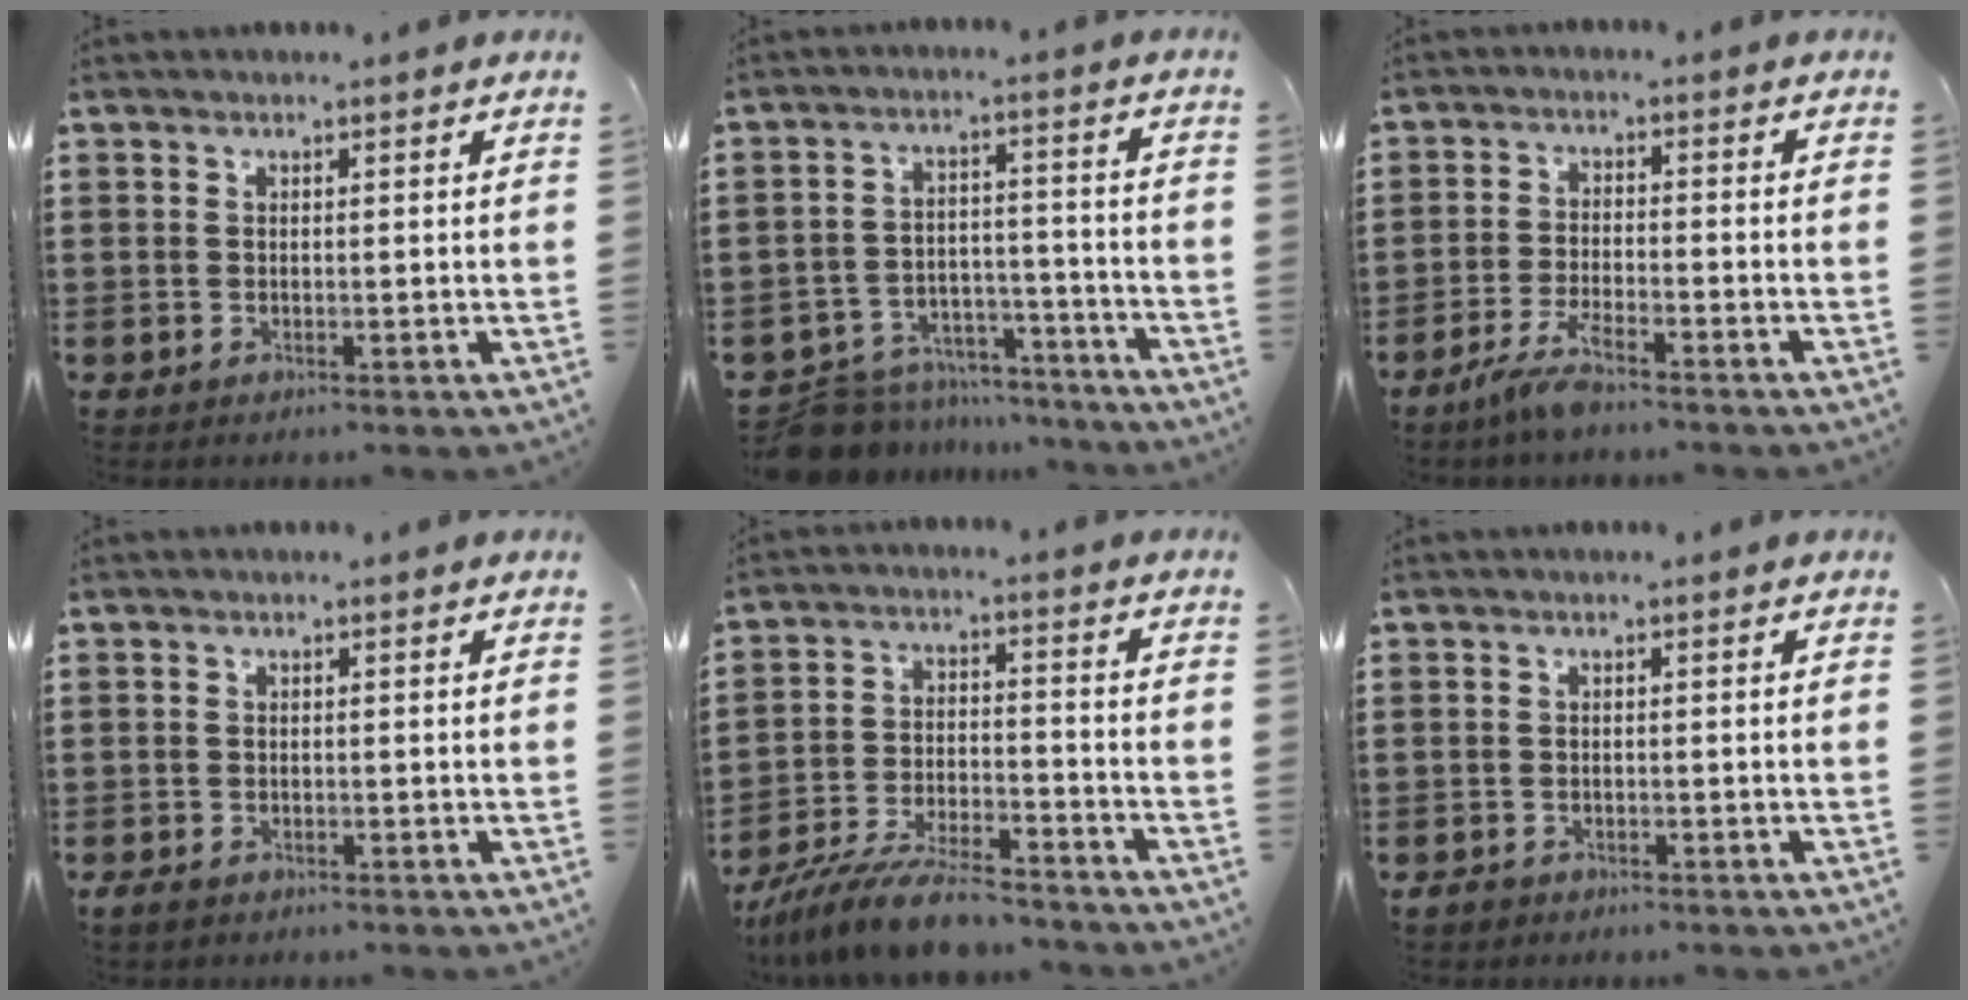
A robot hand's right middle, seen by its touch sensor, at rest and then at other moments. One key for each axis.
{"total": 8.2, "fx": -7.8, "fy": 2.1, "fz": 0.8, "tx": -0.023, "ty": 0.025, "tz": -0.157}
{"total": 4.7, "fx": -3.8, "fy": 0.6, "fz": 2.7, "tx": -0.065, "ty": -0.005, "tz": -0.075}
{"total": 1.5, "fx": -1.2, "fy": 0.7, "fz": 0.4, "tx": -0.019, "ty": -0.002, "tz": -0.028}
{"total": 10.0, "fx": -9.0, "fy": 1.4, "fz": 4.2, "tx": -0.082, "ty": 0.015, "tz": -0.174}
{"total": 1.5, "fx": -1.3, "fy": 0.7, "fz": 0.2, "tx": -0.007, "ty": 0.003, "tz": -0.029}